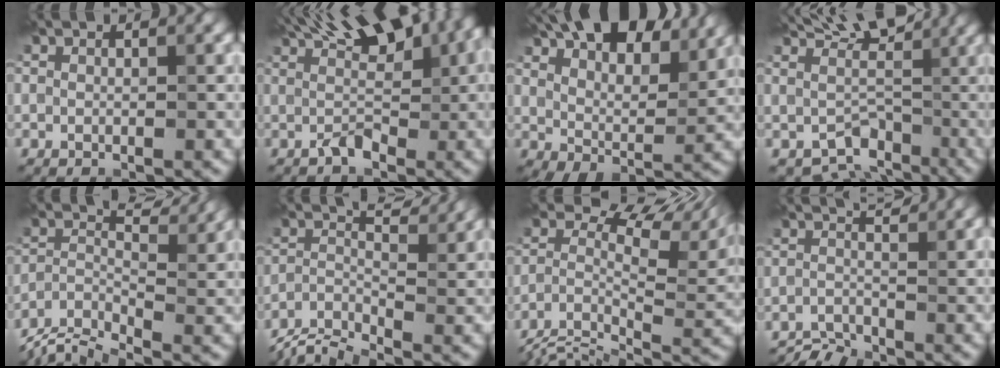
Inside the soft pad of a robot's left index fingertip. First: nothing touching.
{"total": 6.1, "force": [1.7, 2.8, 5.2], "torque": [-0.074, 0.013, 0.020]}
{"total": 11.8, "force": [7.3, 4.9, 7.8], "torque": [-0.126, 0.027, 0.110]}
{"total": 5.6, "force": [1.7, 4.1, 3.4], "torque": [-0.044, -0.012, 0.035]}
{"total": 5.1, "force": [-3.2, 1.9, 3.5], "torque": [-0.065, -0.005, -0.075]}
{"total": 4.6, "force": [-3.0, 1.6, 3.1], "torque": [-0.054, -0.002, -0.073]}
{"total": 9.2, "force": [-1.4, 4.3, 8.0], "torque": [-0.153, -0.003, -0.018]}
{"total": 2.2, "force": [-1.8, 0.5, 1.1], "torque": [-0.026, 0.004, -0.041]}